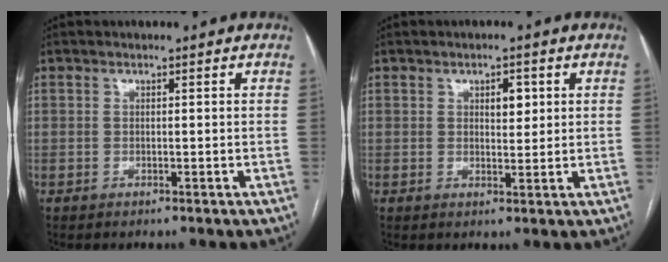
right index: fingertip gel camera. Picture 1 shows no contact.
{"total": 2.8, "force": [1.0, 1.3, 2.2], "torque": [-0.032, 0.000, 0.016]}